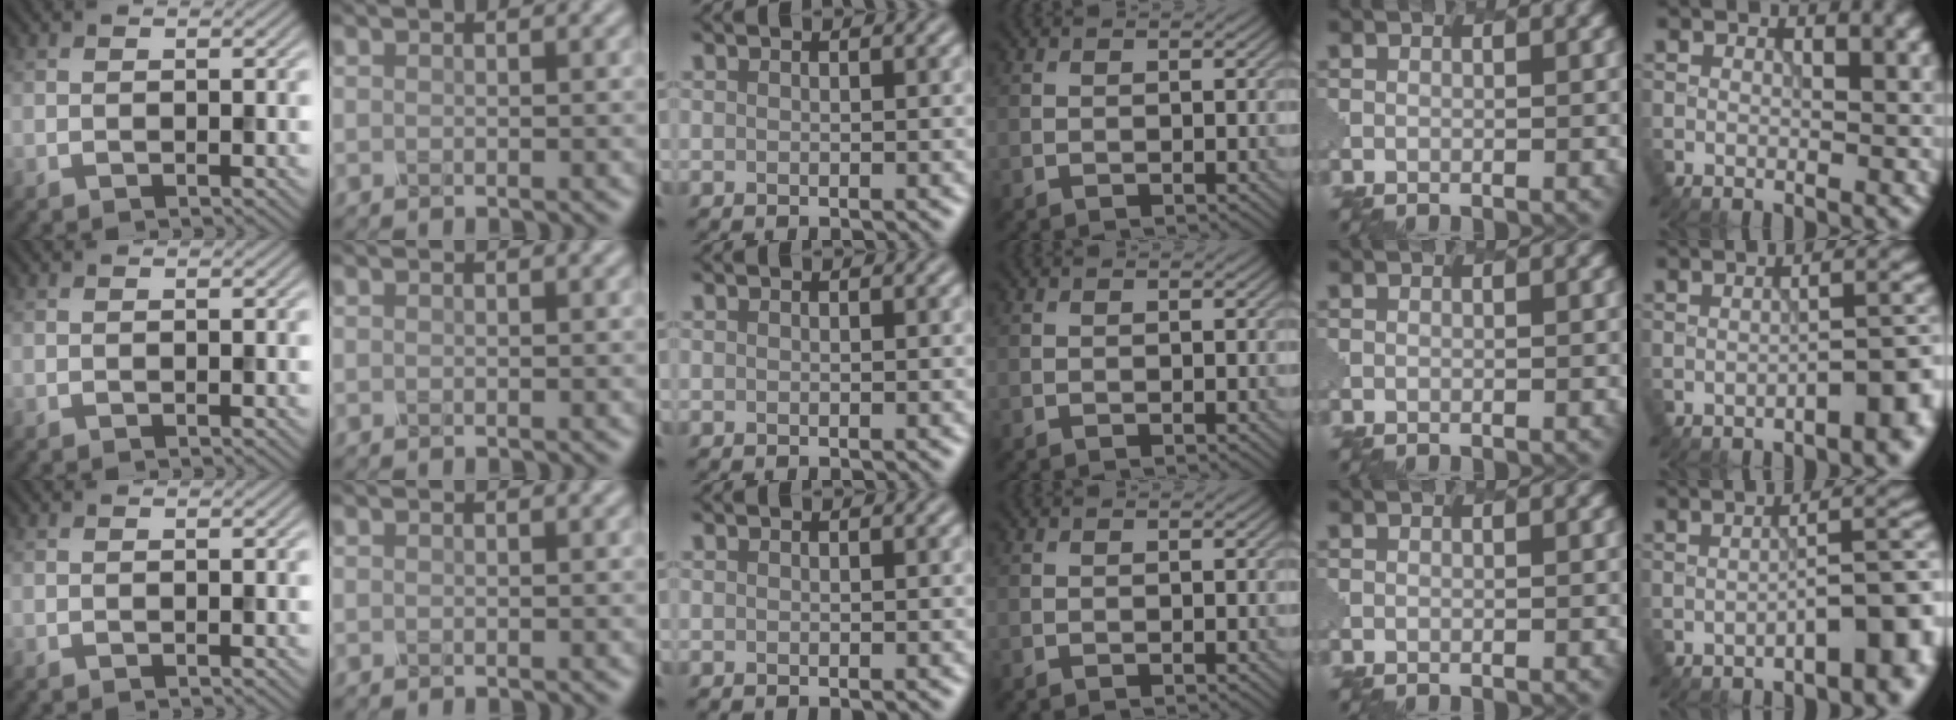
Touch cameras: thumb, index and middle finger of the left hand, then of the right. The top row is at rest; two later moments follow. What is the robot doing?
{"motion": "dispense", "object": "dispenser bottle"}